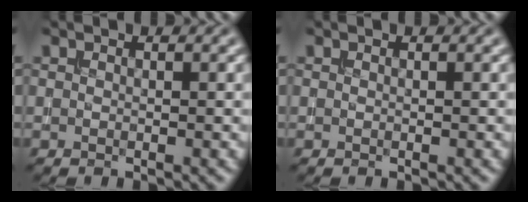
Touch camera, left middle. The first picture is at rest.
{"total": 0.0}